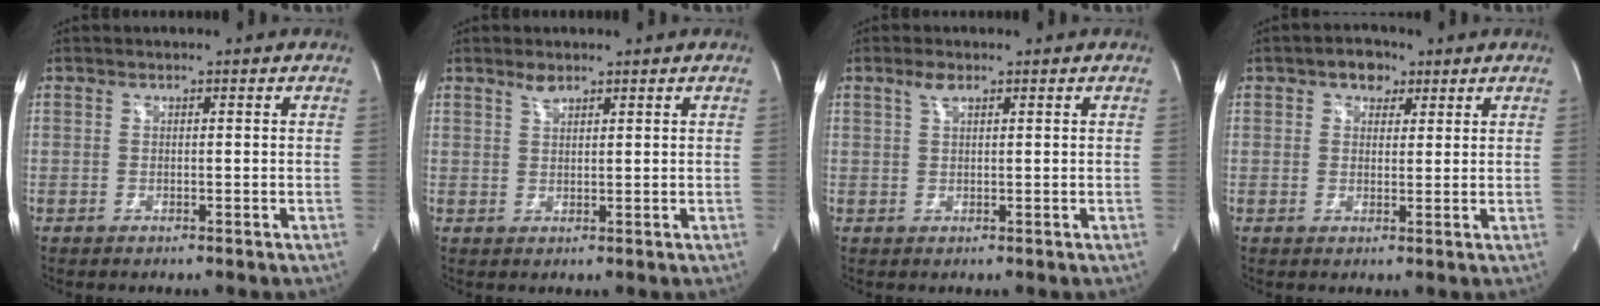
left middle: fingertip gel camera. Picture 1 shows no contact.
{"total": 1.6, "force": [1.4, 0.5, 0.7], "torque": [-0.017, 0.002, 0.028]}
{"total": 1.9, "force": [1.2, 0.5, 1.3], "torque": [-0.030, 0.007, 0.025]}
{"total": 3.6, "force": [2.0, 2.4, 1.7], "torque": [-0.026, 0.013, 0.030]}